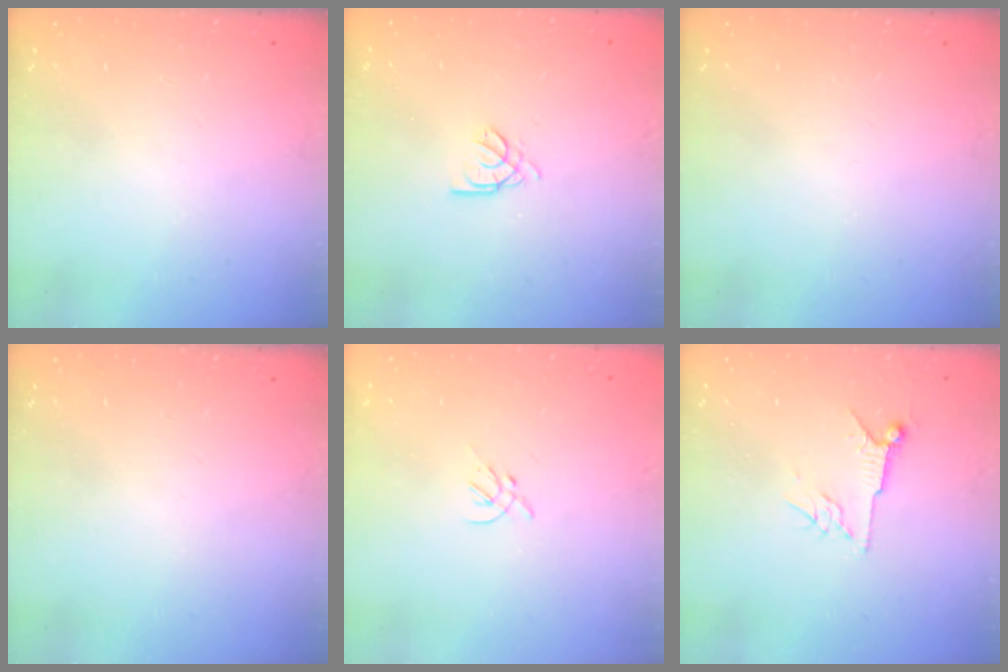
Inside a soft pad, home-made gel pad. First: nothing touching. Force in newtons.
{"total": 2.5, "press": 2.5, "slide": 0.5}
{"total": 0.0}
{"total": 0.0}
{"total": 1.2, "press": 1.1, "slide": 0.5}
{"total": 6.6, "press": 6.5, "slide": 1.1}